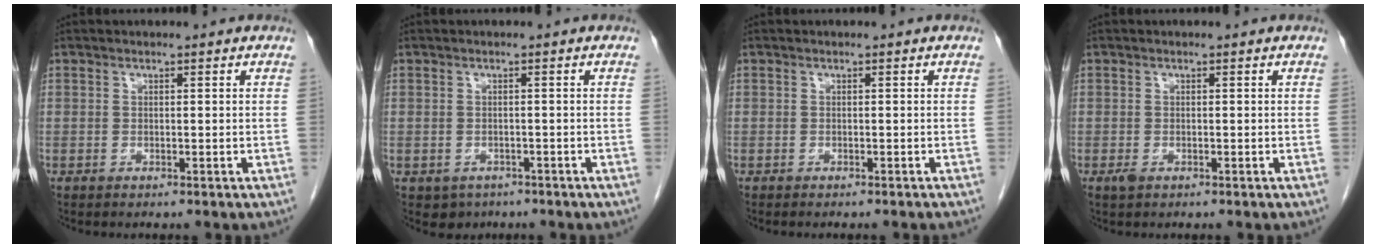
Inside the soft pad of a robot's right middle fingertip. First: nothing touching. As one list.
[{"total": 2.7, "force": [-1.6, 2.1, 0.4], "torque": [-0.006, 0.005, -0.019]}, {"total": 2.5, "force": [-2.3, 0.0, 1.1], "torque": [-0.014, 0.000, -0.027]}, {"total": 0.9, "force": [-0.5, 0.5, 0.6], "torque": [-0.015, -0.001, -0.004]}]